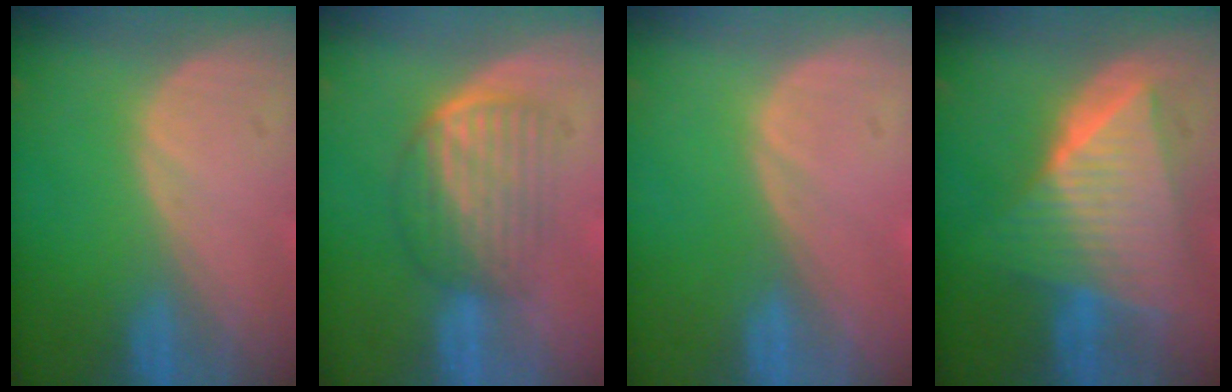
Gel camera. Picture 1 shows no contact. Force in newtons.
{"total": 7.1, "press": 6.0, "slide": 3.8}
{"total": 0.7, "press": 0.0, "slide": 0.7}
{"total": 10.0, "press": 10.0, "slide": 0.7}